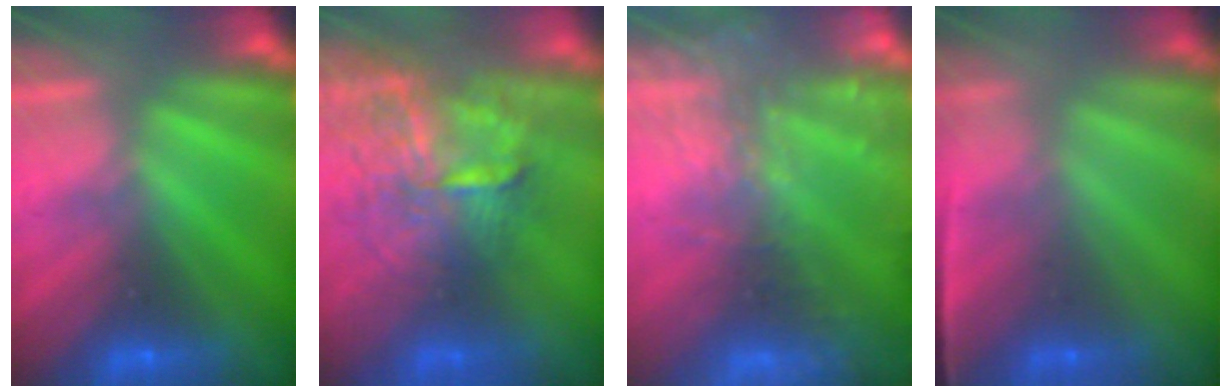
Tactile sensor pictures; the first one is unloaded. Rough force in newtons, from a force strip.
{"total": 7.2}
{"total": 7.7}
{"total": 1.1}